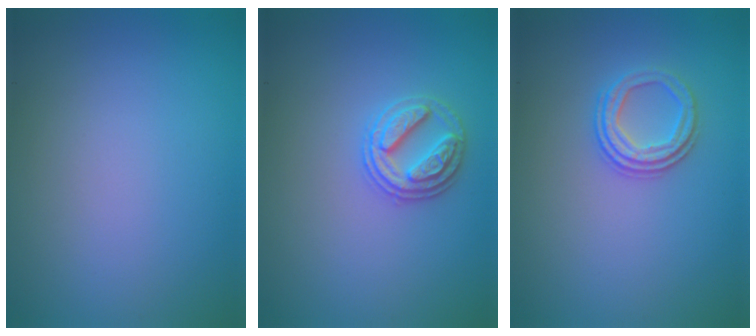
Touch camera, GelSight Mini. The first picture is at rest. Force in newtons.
{"total": 2.6, "press": 2.6, "slide": 0.5}
{"total": 2.7, "press": 2.3, "slide": 1.4}